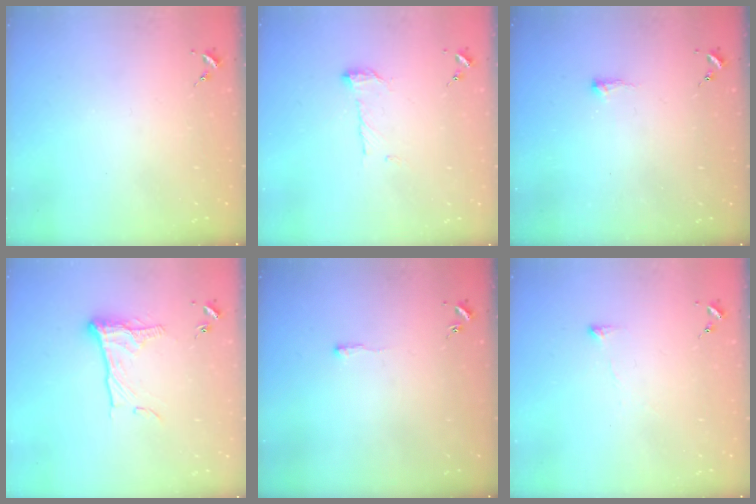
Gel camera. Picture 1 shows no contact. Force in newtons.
{"total": 7.6, "press": 7.5, "slide": 0.4}
{"total": 3.4, "press": 3.3, "slide": 0.7}
{"total": 12.2, "press": 12.2, "slide": 1.0}
{"total": 2.1, "press": 2.1, "slide": 0.4}
{"total": 4.3, "press": 4.2, "slide": 0.7}